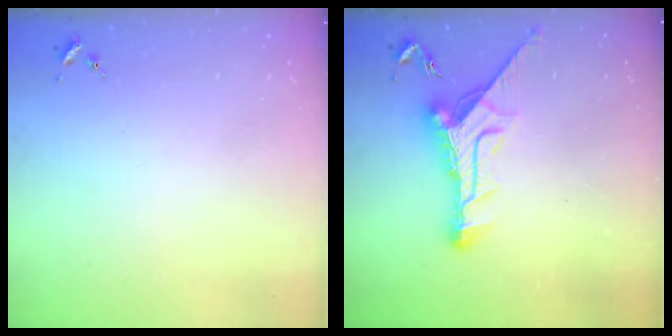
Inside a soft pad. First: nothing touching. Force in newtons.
{"total": 13.8, "press": 13.8, "slide": 1.3}